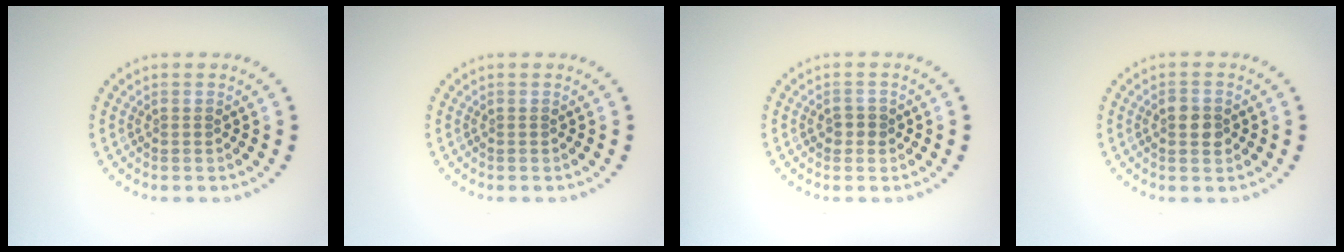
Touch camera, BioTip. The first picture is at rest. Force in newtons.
{"total": 0.0}
{"total": 1.3, "press": 1.2, "slide": 0.5}
{"total": 2.4, "press": 2.4, "slide": 0.1}